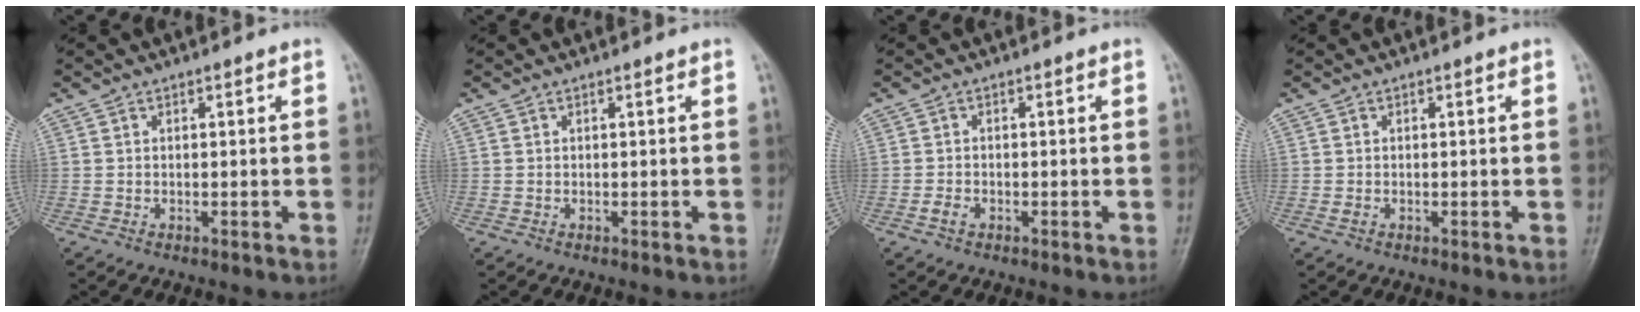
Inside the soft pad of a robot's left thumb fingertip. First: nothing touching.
{"total": 0.0}
{"total": 1.7, "force": [-1.0, 1.0, 0.9], "torque": [-0.020, 0.005, -0.020]}
{"total": 0.7, "force": [-0.3, 0.5, 0.4], "torque": [-0.010, -0.002, -0.006]}